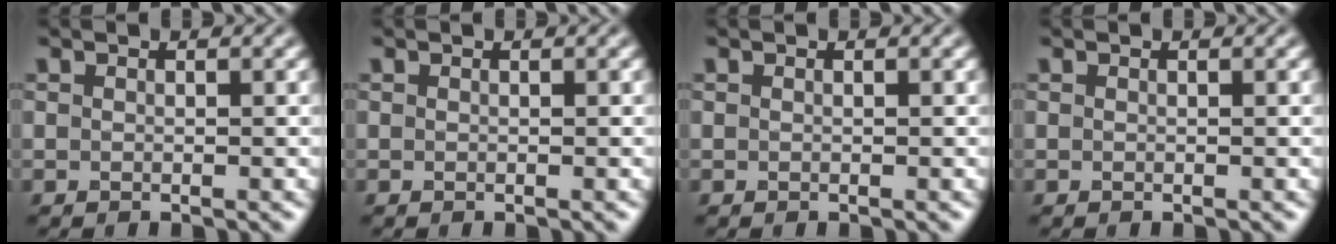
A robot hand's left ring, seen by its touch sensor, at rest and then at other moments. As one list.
[{"total": 0.0}, {"total": 0.0}, {"total": 0.0}]